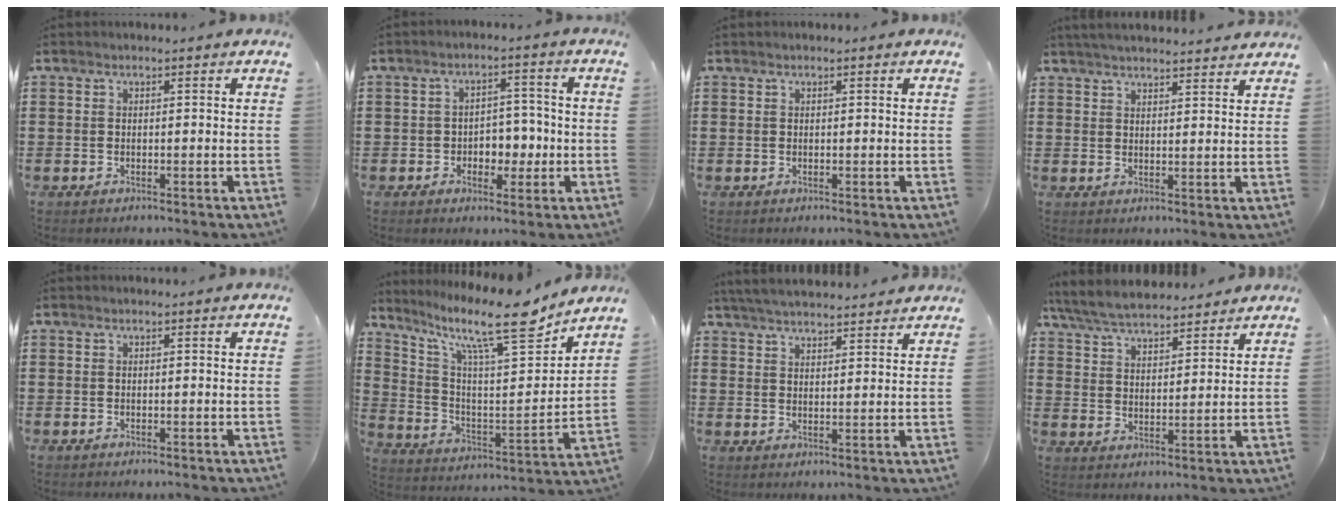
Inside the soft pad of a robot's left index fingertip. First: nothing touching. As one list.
[{"total": 4.7, "force": [-1.2, 3.6, 2.7], "torque": [-0.044, 0.003, -0.030]}, {"total": 0.0}, {"total": 3.4, "force": [3.4, -0.2, 0.6], "torque": [-0.021, -0.010, 0.062]}, {"total": 0.0}, {"total": 14.2, "force": [10.6, 2.8, 9.0], "torque": [-0.177, -0.063, 0.171]}, {"total": 4.3, "force": [4.2, -0.1, 0.8], "torque": [-0.030, -0.016, 0.077]}, {"total": 6.4, "force": [6.0, 1.2, 1.8], "torque": [-0.061, -0.022, 0.109]}]